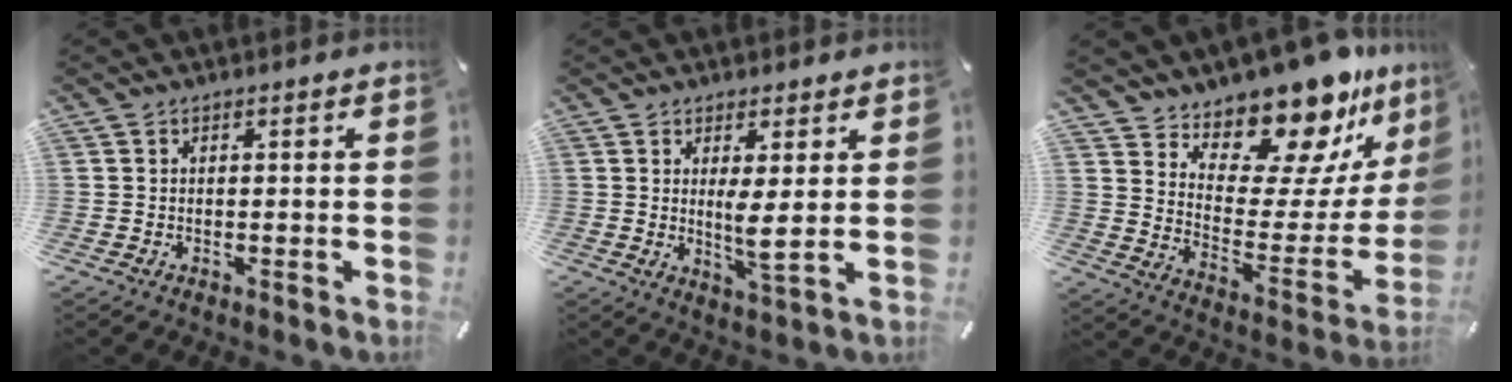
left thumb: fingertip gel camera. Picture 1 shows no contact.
{"total": 5.3, "force": [1.0, 0.8, 5.1], "torque": [-0.098, -0.014, 0.014]}
{"total": 17.0, "force": [15.0, 6.6, 4.6], "torque": [-0.073, -0.144, 0.254]}